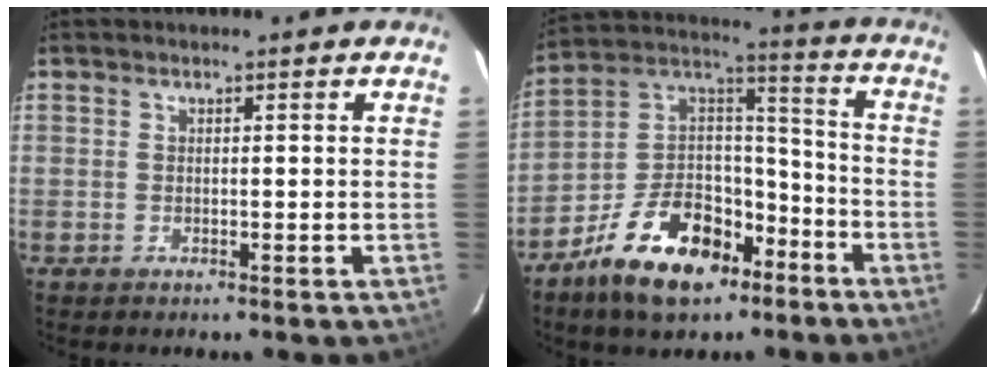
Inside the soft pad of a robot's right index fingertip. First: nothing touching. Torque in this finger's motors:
{"motor_torque": [1.14, -1.00, 0.55, 0.03]}